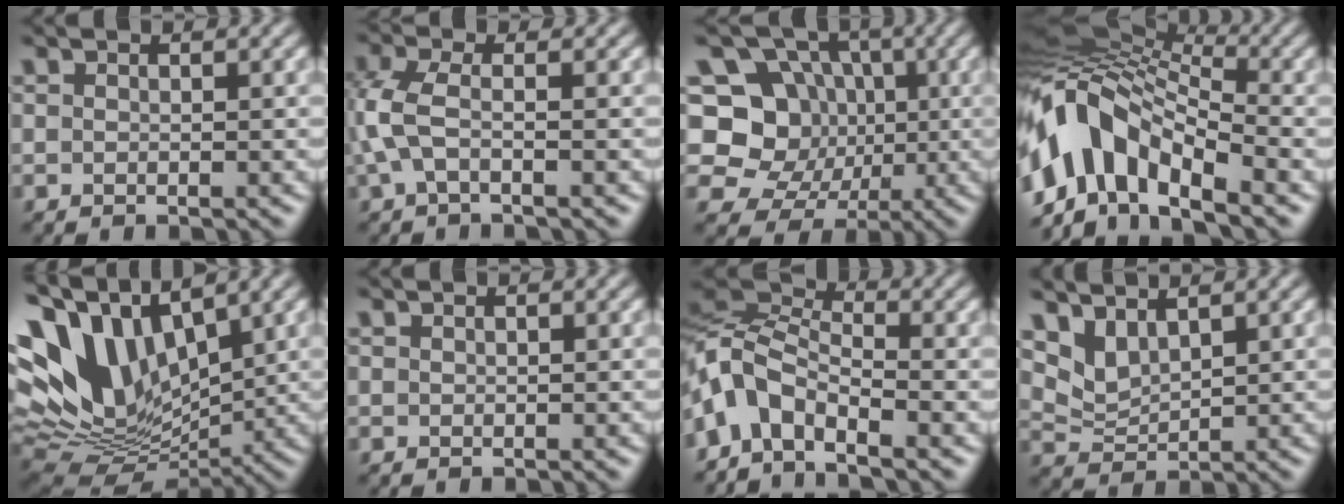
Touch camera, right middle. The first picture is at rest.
{"total": 2.9, "force": [-0.5, 1.2, 2.6], "torque": [-0.079, 0.003, -0.013]}
{"total": 8.2, "force": [0.2, 7.7, 3.0], "torque": [-0.056, 0.004, -0.023]}
{"total": 9.8, "force": [-4.6, 5.4, 6.8], "torque": [-0.120, 0.021, -0.098]}
{"total": 12.1, "force": [4.6, 6.8, 8.9], "torque": [-0.190, 0.017, 0.086]}
{"total": 0.6, "force": [0.0, -0.2, -0.6], "torque": [0.008, 0.001, 0.004]}
{"total": 5.3, "force": [-3.1, 2.7, 3.3], "torque": [-0.066, 0.010, -0.077]}
{"total": 2.7, "force": [2.5, 0.9, 0.7], "torque": [-0.027, -0.006, 0.061]}